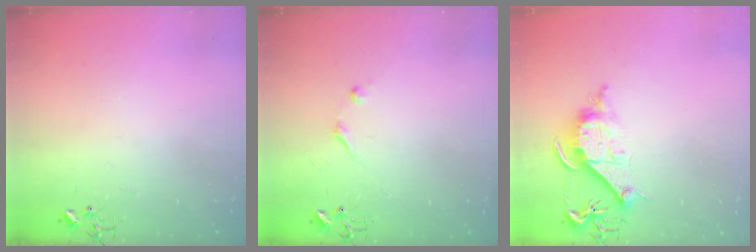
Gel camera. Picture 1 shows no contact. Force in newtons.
{"total": 4.7, "press": 4.6, "slide": 0.5}
{"total": 11.1, "press": 11.1, "slide": 0.9}